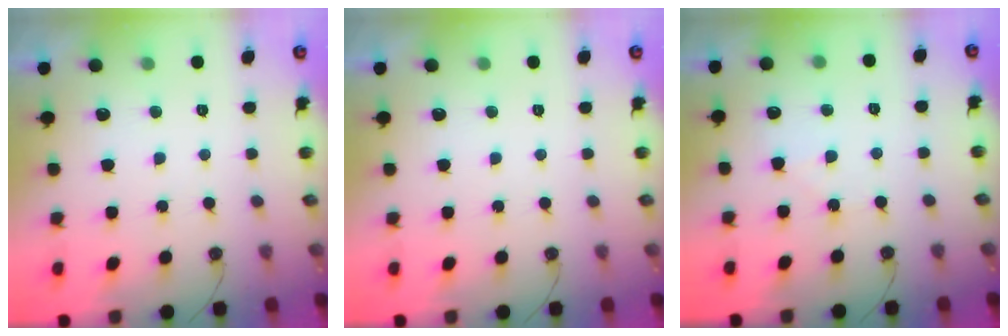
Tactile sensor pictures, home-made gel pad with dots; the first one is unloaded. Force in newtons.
{"total": 0.0}
{"total": 5.2, "press": 5.1, "slide": 0.9}